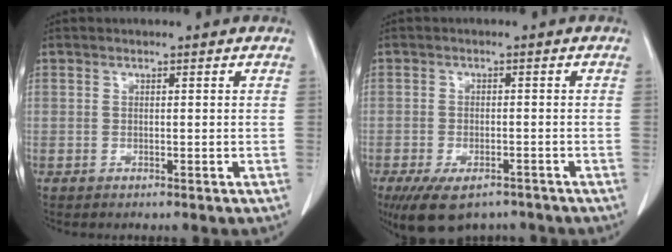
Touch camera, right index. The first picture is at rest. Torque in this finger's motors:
{"motor_torque": [1.10, -1.03, 0.46, 0.14]}